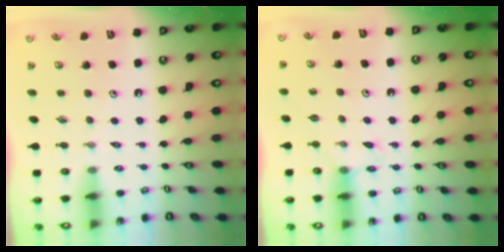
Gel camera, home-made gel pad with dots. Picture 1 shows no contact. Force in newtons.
{"total": 5.3, "press": 5.3, "slide": 0.7}